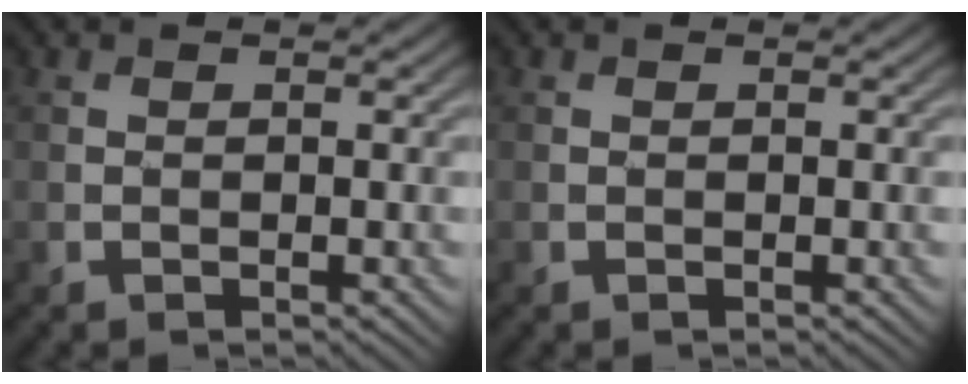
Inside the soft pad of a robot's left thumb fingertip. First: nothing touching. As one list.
[{"total": 0.0}]